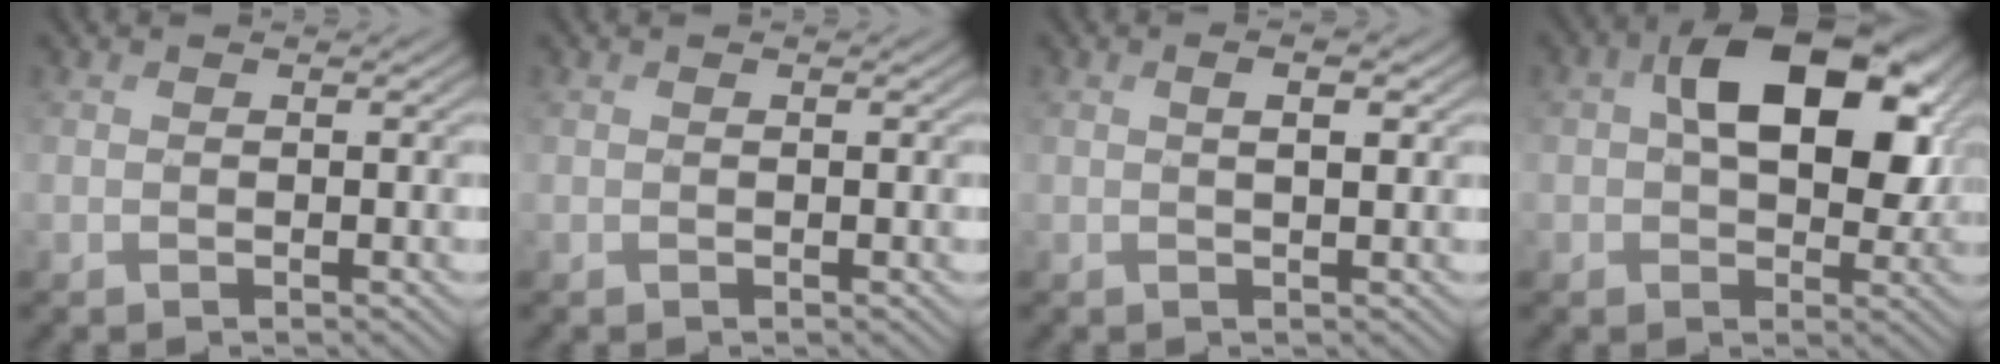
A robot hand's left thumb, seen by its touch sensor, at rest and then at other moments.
{"total": 0.0}
{"total": 2.3, "force": [0.7, 0.6, 2.1], "torque": [-0.020, -0.007, 0.012]}
{"total": 13.4, "force": [3.1, 8.4, 9.9], "torque": [-0.170, 0.000, 0.055]}